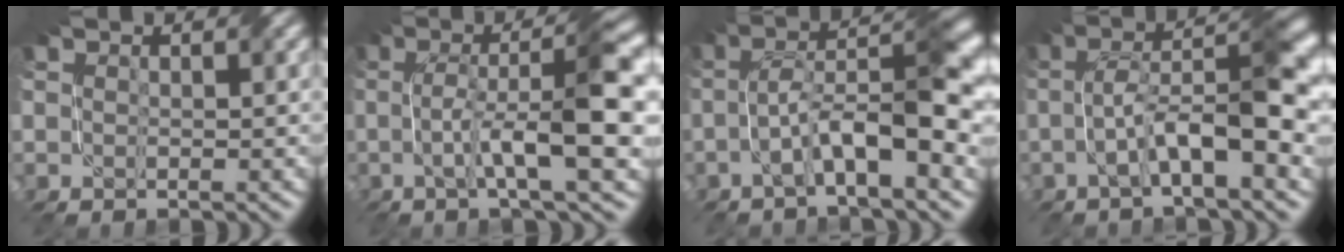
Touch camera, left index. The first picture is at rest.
{"total": 8.5, "force": [-0.4, 1.4, 8.3], "torque": [-0.138, 0.016, -0.008]}
{"total": 7.8, "force": [-2.3, 2.0, 7.2], "torque": [-0.123, 0.023, -0.042]}
{"total": 7.9, "force": [-1.7, 1.9, 7.5], "torque": [-0.126, 0.022, -0.032]}